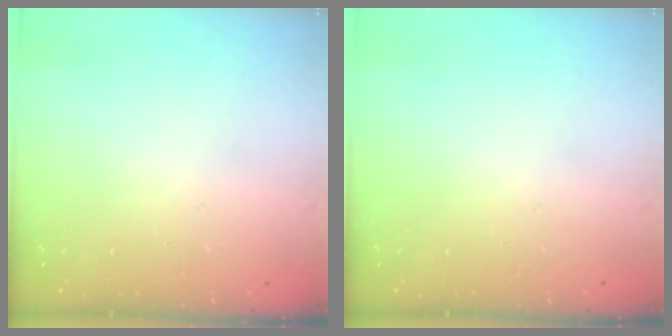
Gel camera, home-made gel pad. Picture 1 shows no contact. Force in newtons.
{"total": 0.0}